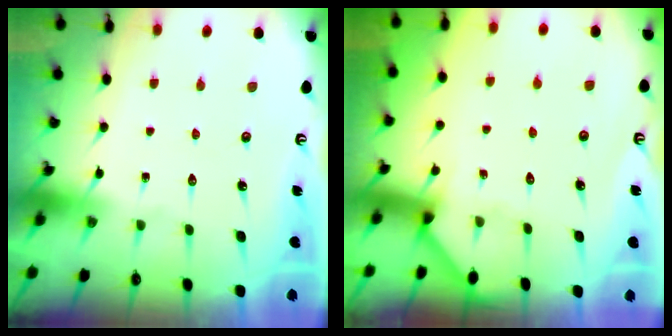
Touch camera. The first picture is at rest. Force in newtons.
{"total": 2.2, "press": 2.2, "slide": 0.3}